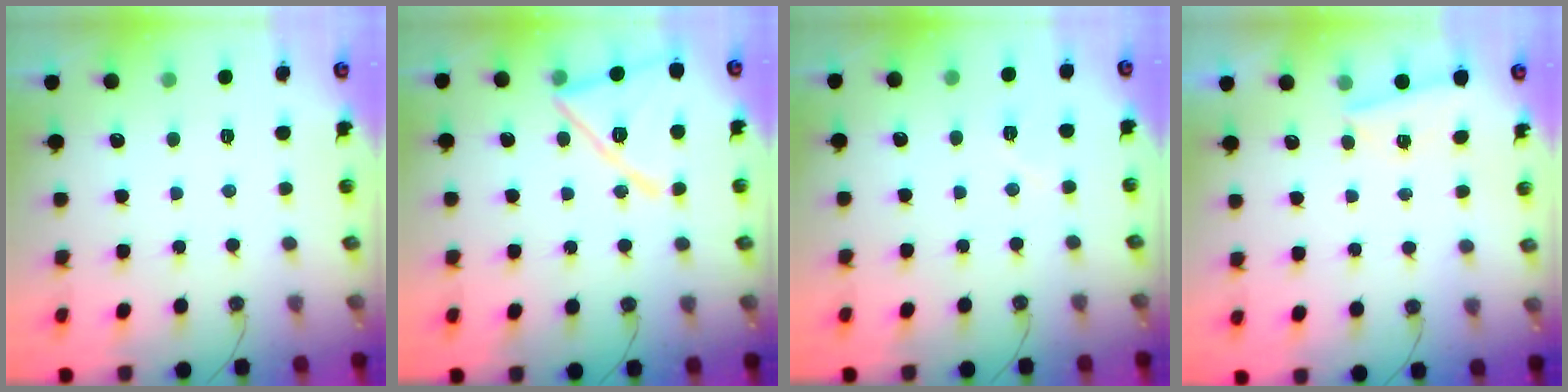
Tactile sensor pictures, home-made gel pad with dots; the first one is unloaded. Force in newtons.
{"total": 17.2, "press": 17.2, "slide": 0.4}
{"total": 4.8, "press": 4.8, "slide": 0.6}
{"total": 2.0, "press": 1.9, "slide": 0.7}